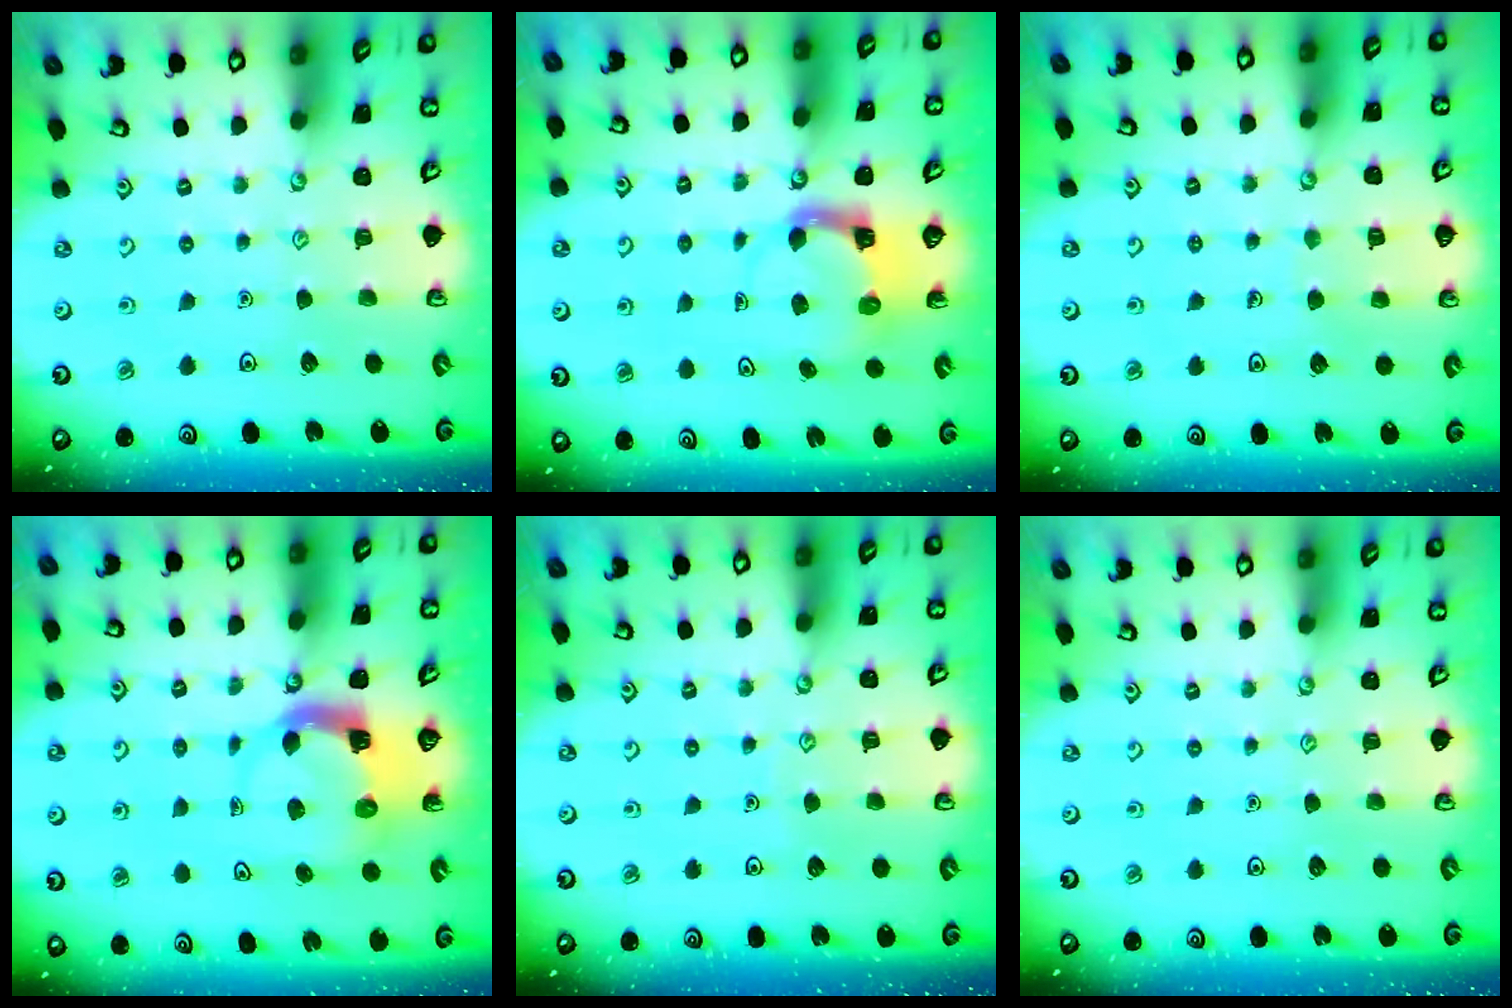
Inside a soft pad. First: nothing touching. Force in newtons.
{"total": 3.9, "press": 3.9, "slide": 0.4}
{"total": 4.2, "press": 4.2, "slide": 0.3}
{"total": 4.1, "press": 4.0, "slide": 0.8}
{"total": 3.1, "press": 3.1, "slide": 0.3}
{"total": 0.0}